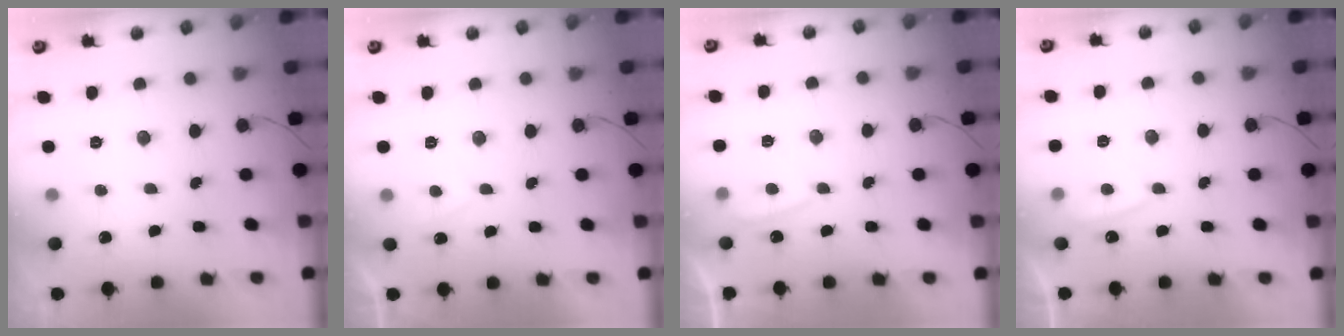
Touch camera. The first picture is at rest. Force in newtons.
{"total": 2.8, "press": 2.7, "slide": 0.8}
{"total": 2.4, "press": 2.3, "slide": 0.7}
{"total": 3.3, "press": 3.2, "slide": 0.9}